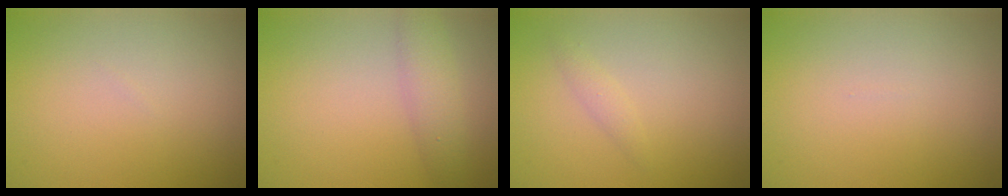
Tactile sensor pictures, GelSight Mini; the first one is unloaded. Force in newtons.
{"total": 2.5, "press": 2.5, "slide": 0.0}
{"total": 0.9, "press": 0.9, "slide": 0.1}
{"total": 0.0}